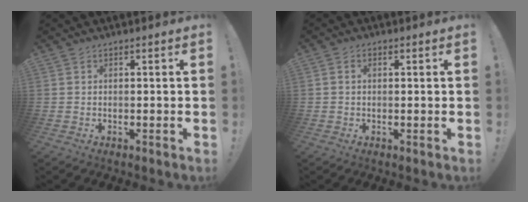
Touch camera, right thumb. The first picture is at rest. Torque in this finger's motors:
{"motor_torque": [0.01, -0.14, -0.10, 0.02, -0.02]}